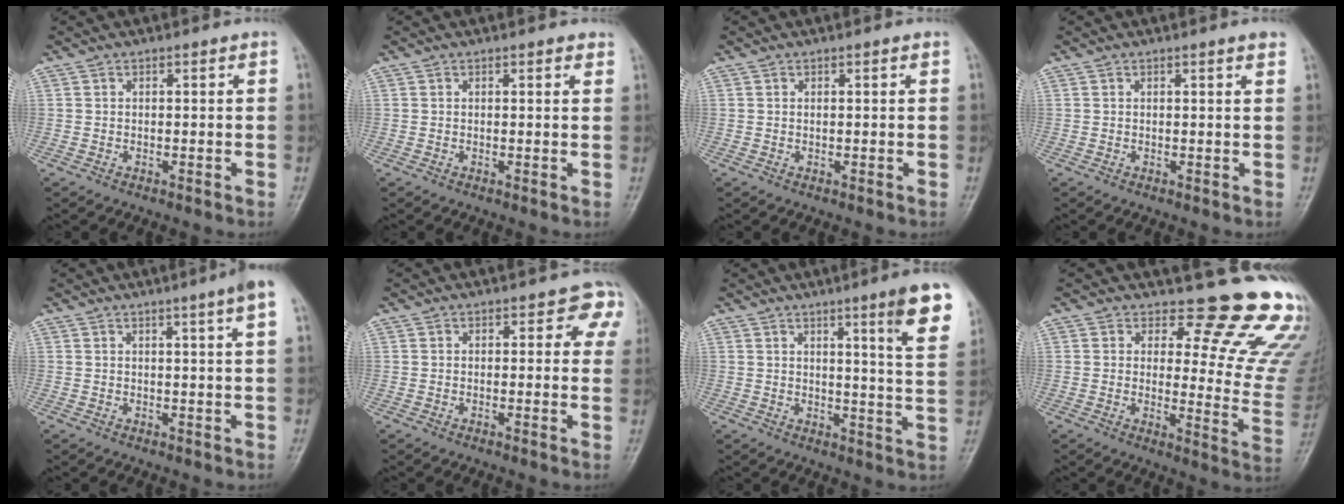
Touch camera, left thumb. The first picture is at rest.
{"total": 1.6, "force": [1.2, 0.6, 0.8], "torque": [-0.005, -0.001, 0.010]}
{"total": 0.5, "force": [0.2, 0.1, 0.4], "torque": [-0.011, 0.002, 0.005]}
{"total": 1.6, "force": [1.1, 0.0, 1.1], "torque": [-0.013, -0.002, 0.013]}
{"total": 4.3, "force": [2.2, -0.6, 3.7], "torque": [-0.053, -0.006, 0.029]}
{"total": 4.5, "force": [2.1, 2.9, 2.7], "torque": [0.015, -0.004, 0.008]}
{"total": 11.1, "force": [6.1, 0.5, 9.2], "torque": [-0.110, -0.035, 0.078]}
{"total": 17.6, "force": [14.5, 6.5, 7.5], "torque": [-0.031, -0.134, 0.149]}